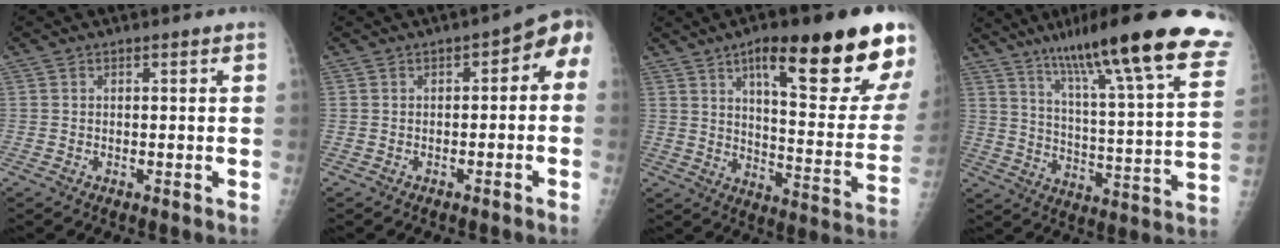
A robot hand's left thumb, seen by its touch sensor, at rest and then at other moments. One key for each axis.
{"total": 5.5, "fx": -1.1, "fy": 3.1, "fz": 4.4, "tx": -0.026, "ty": 0.037, "tz": -0.025}
{"total": 25.0, "fx": 13.6, "fy": 5.3, "fz": 20.2, "tx": -0.261, "ty": -0.052, "tz": 0.200}
{"total": 28.8, "fx": 18.1, "fy": 3.7, "fz": 22.1, "tx": -0.320, "ty": -0.040, "tz": 0.266}